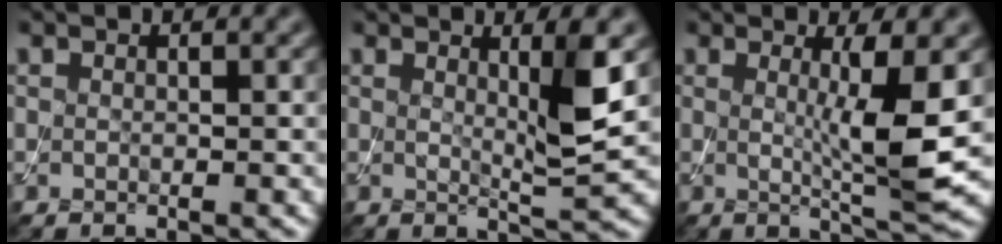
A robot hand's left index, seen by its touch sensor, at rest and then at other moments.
{"total": 4.2, "force": [1.3, 0.5, 3.9], "torque": [-0.062, -0.013, 0.023]}
{"total": 5.4, "force": [0.5, 0.7, 5.3], "torque": [-0.085, -0.014, 0.011]}